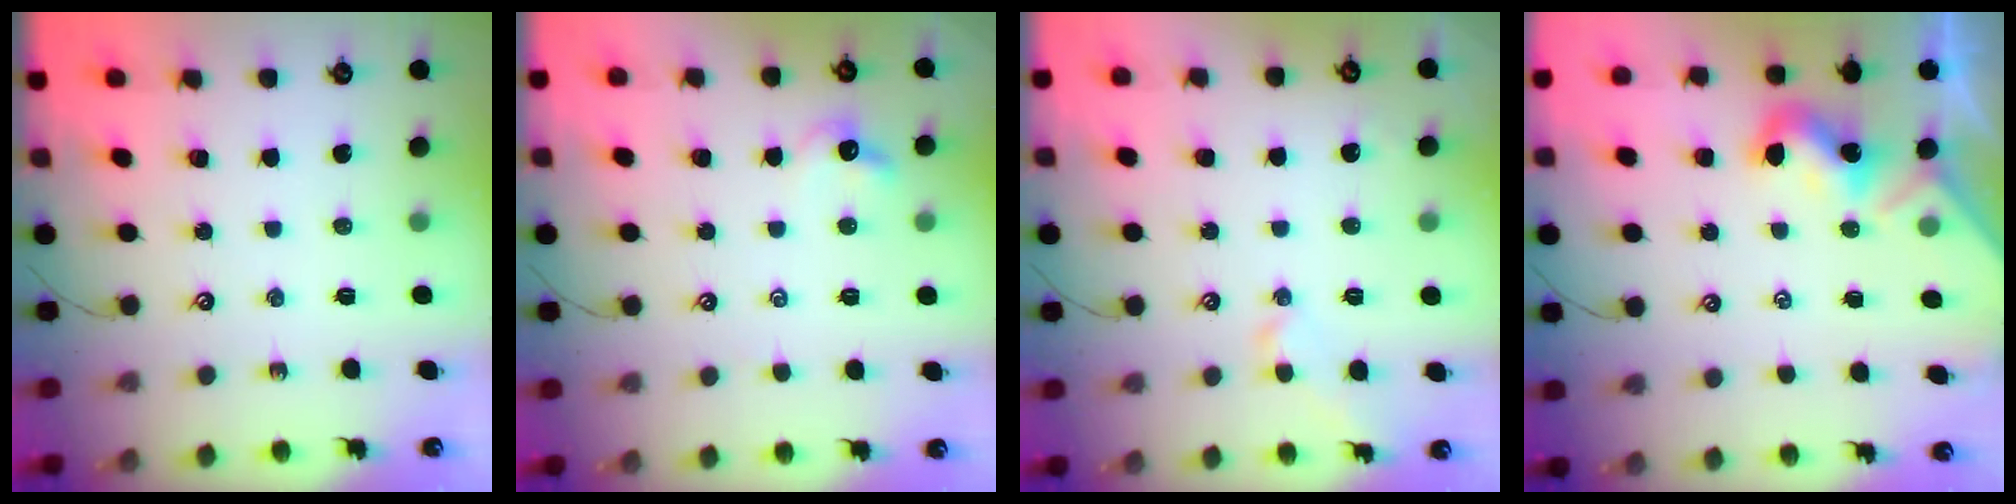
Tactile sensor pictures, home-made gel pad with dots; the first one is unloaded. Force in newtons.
{"total": 2.5, "press": 2.4, "slide": 0.6}
{"total": 0.8, "press": 0.6, "slide": 0.5}
{"total": 1.9, "press": 1.9, "slide": 0.4}